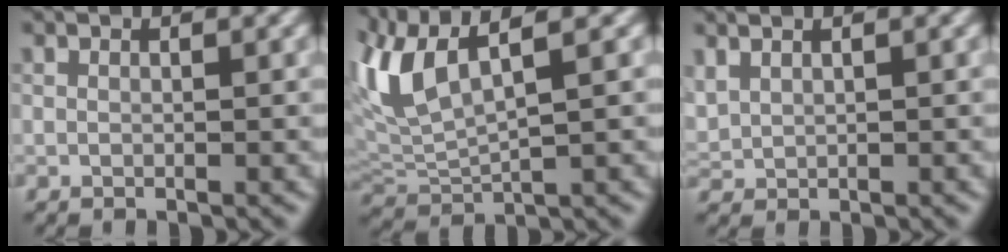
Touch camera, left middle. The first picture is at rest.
{"total": 6.0, "force": [1.6, 2.1, 5.3], "torque": [-0.129, 0.013, 0.037]}
{"total": 0.6, "force": [0.5, 0.2, 0.3], "torque": [-0.018, 0.011, 0.023]}